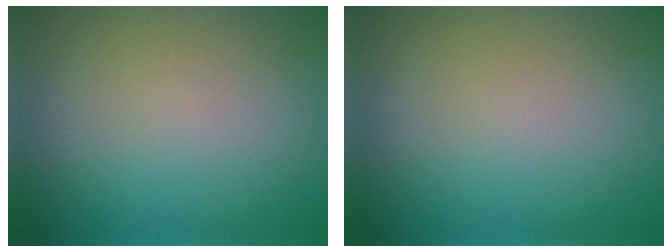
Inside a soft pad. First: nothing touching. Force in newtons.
{"total": 0.0}